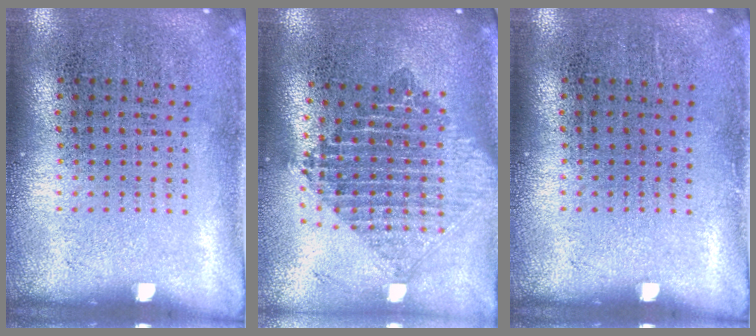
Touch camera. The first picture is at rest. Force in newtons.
{"total": 2.2, "press": 1.7, "slide": 1.4}
{"total": 0.0}